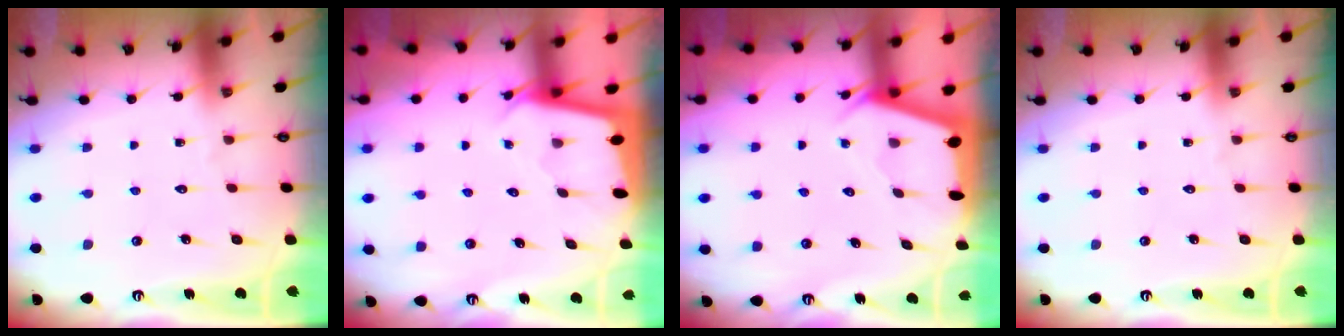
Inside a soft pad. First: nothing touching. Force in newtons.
{"total": 2.0, "press": 2.0, "slide": 0.1}
{"total": 2.4, "press": 2.3, "slide": 0.3}
{"total": 0.0}